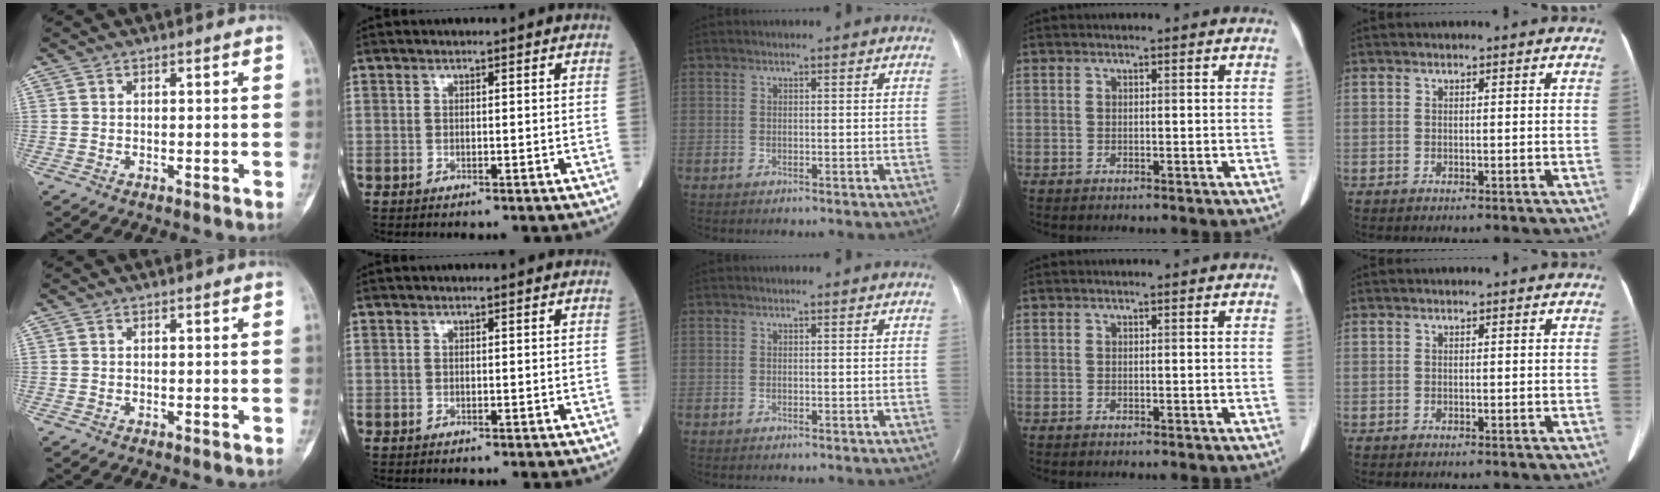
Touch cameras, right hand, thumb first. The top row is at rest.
{}